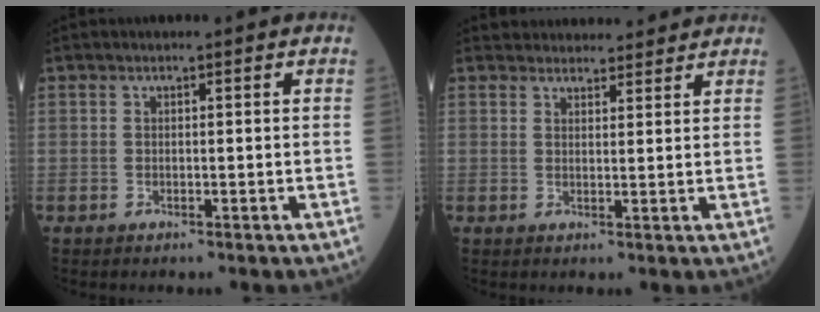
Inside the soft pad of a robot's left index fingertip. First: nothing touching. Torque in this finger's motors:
{"motor_torque": [0.24, -0.25, 0.02, -0.01]}